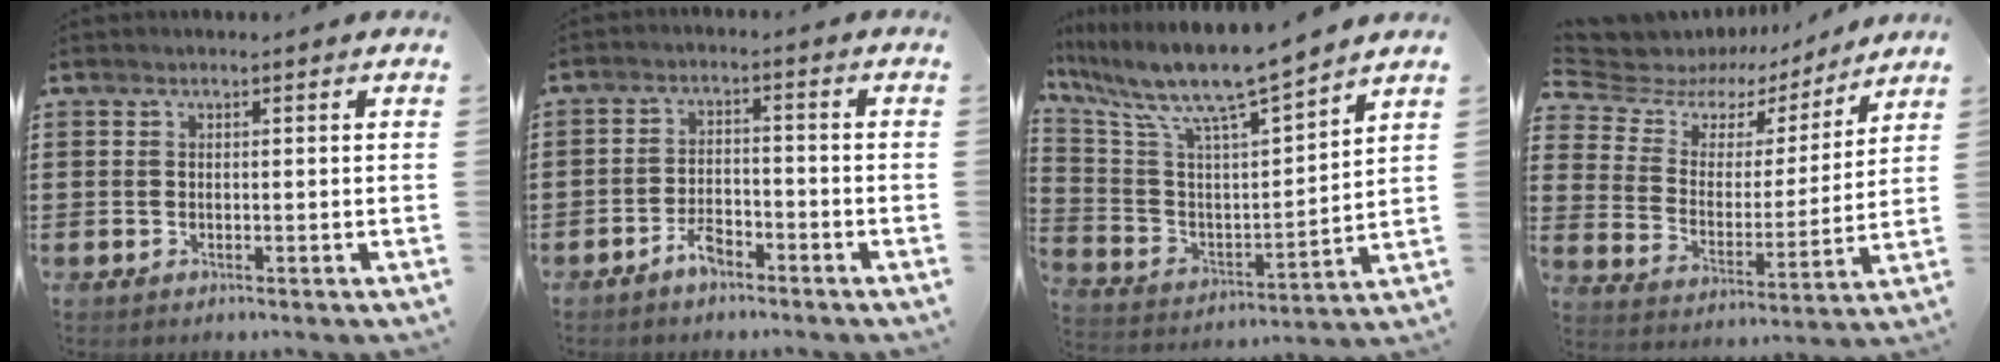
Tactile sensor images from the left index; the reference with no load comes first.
{"total": 3.7, "force": [-3.0, 1.4, 1.6], "torque": [-0.030, 0.012, -0.059]}
{"total": 9.5, "force": [8.0, 0.5, 5.2], "torque": [-0.136, -0.061, 0.129]}
{"total": 6.1, "force": [4.5, 3.9, 1.5], "torque": [-0.064, -0.020, 0.077]}